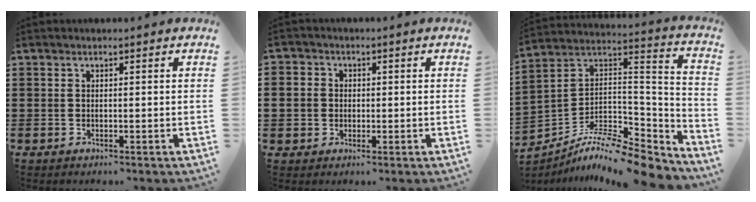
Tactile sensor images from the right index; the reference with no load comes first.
{"total": 3.0, "force": [-0.1, 2.9, 0.6], "torque": [-0.023, 0.011, -0.005]}
{"total": 9.7, "force": [-8.5, 1.8, 4.2], "torque": [-0.070, 0.006, -0.168]}